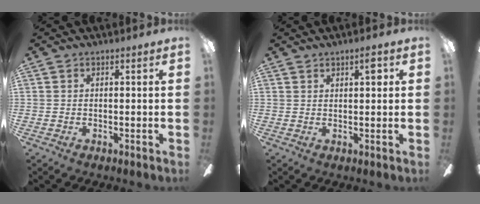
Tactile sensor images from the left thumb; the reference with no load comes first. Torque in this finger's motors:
{"motor_torque": [-0.16, 0.07, -0.08, -0.04, 0.05]}